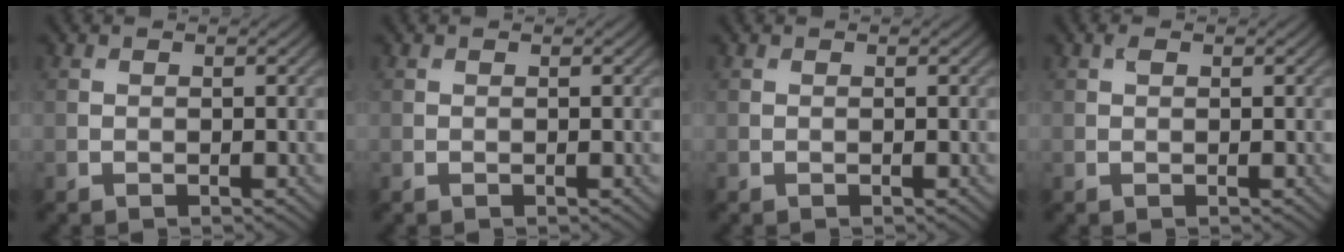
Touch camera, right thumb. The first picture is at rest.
{"total": 0.0}
{"total": 0.0}
{"total": 0.6, "force": [0.3, 0.4, 0.4], "torque": [-0.009, 0.001, 0.005]}